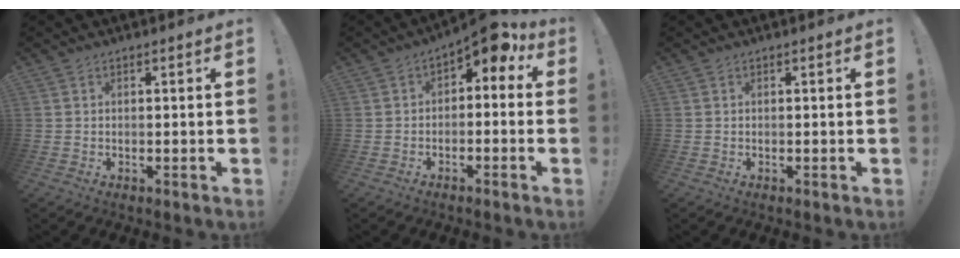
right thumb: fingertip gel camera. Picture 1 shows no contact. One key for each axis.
{"total": 5.8, "fx": 2.6, "fy": 3.0, "fz": 4.2, "tx": -0.049, "ty": -0.022, "tz": 0.047}
{"total": 0.0}